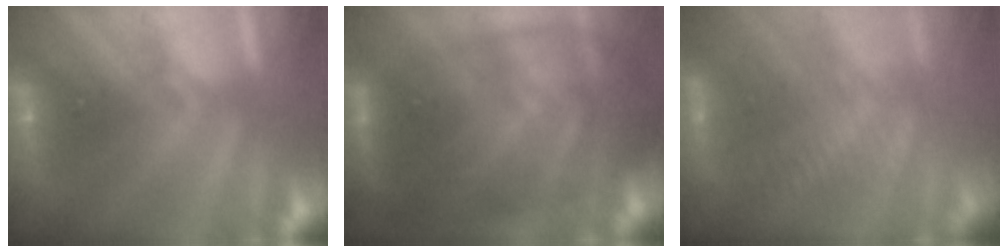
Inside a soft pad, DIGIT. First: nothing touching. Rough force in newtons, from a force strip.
{"total": 10.8}
{"total": 3.0}